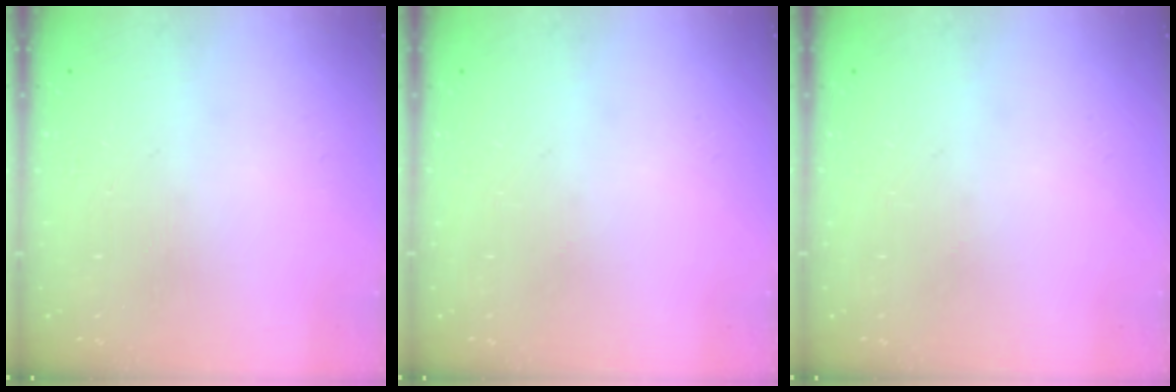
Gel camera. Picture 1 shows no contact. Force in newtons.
{"total": 0.0}
{"total": 0.0}